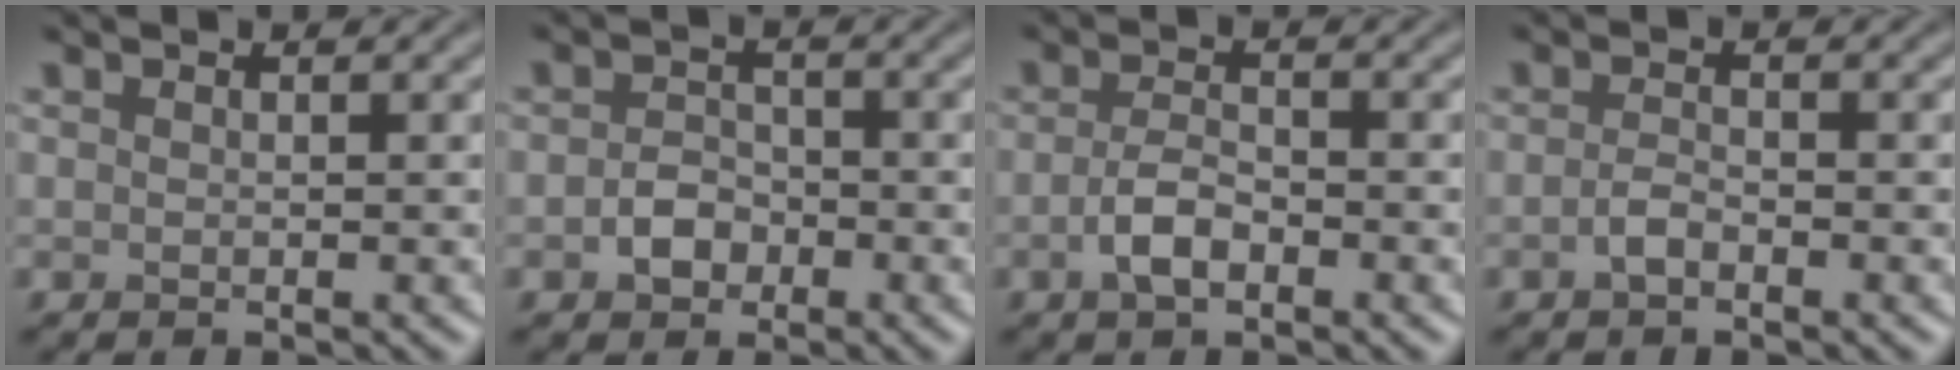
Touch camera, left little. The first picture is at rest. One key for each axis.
{"total": 2.3, "fx": -1.0, "fy": 1.8, "fz": 1.1, "tx": -0.017, "ty": 0.002, "tz": -0.022}
{"total": 2.7, "fx": -1.1, "fy": 1.3, "fz": 2.2, "tx": -0.044, "ty": 0.001, "tz": -0.026}
{"total": 1.3, "fx": -0.7, "fy": 0.5, "fz": 1.0, "tx": -0.023, "ty": 0.002, "tz": -0.017}